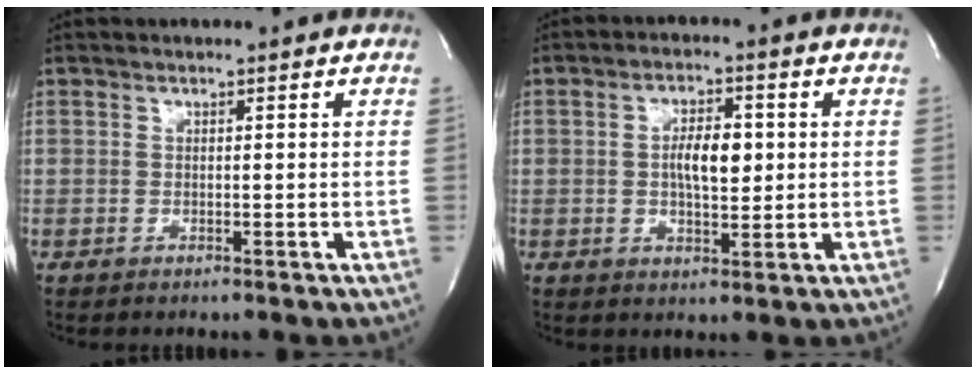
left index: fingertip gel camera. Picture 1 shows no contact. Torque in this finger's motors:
{"motor_torque": [0.36, 0.31, 0.10, 0.09]}